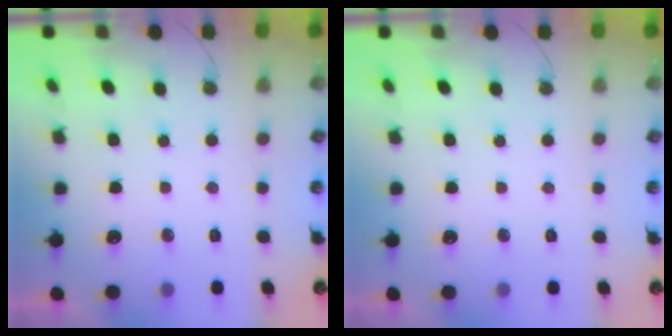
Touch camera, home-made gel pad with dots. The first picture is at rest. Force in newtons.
{"total": 0.0}